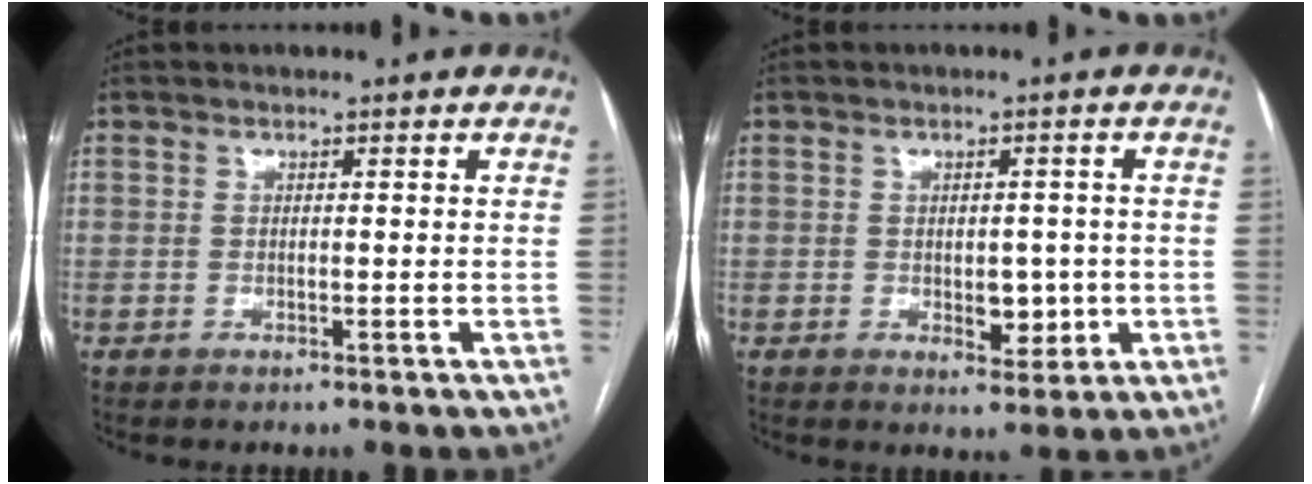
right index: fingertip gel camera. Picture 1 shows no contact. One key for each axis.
{"total": 4.4, "fx": -0.7, "fy": 2.6, "fz": 3.5, "tx": -0.040, "ty": 0.003, "tz": -0.001}